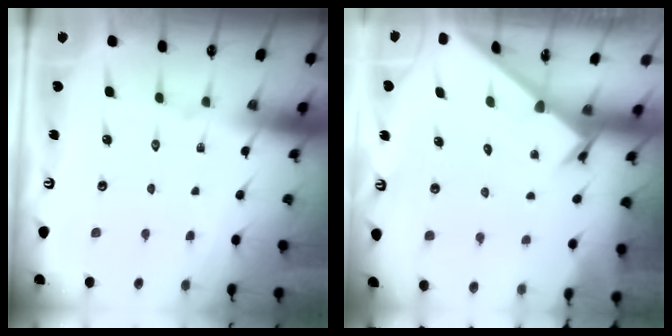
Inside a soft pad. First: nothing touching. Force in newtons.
{"total": 1.8, "press": 1.8, "slide": 0.1}